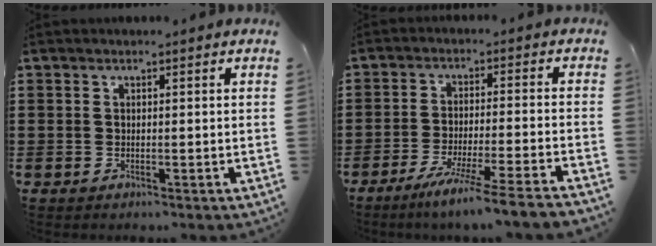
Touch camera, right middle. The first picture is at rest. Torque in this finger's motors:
{"motor_torque": [1.83, -0.31, 0.37, 0.06]}